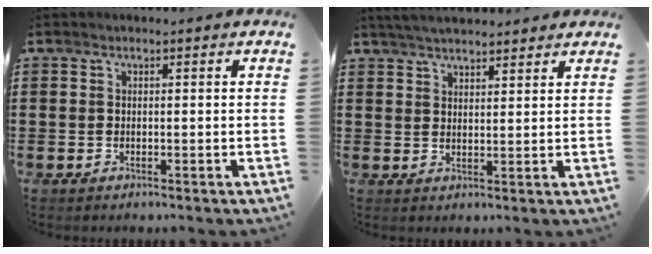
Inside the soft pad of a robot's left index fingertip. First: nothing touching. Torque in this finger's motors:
{"motor_torque": [1.09, -1.05, 0.66, 0.15]}